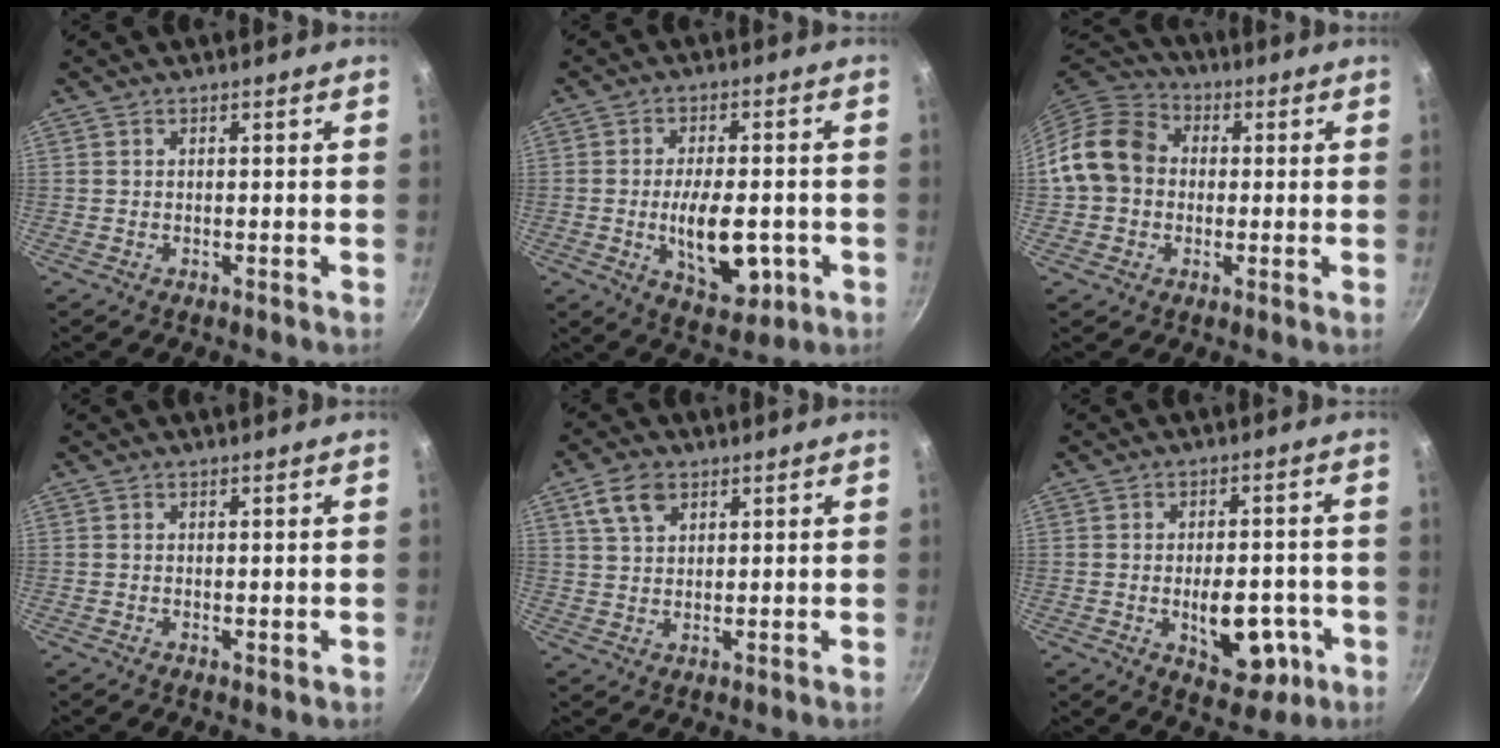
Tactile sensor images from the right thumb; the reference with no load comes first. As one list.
[{"total": 12.3, "force": [-2.6, 6.1, 10.3], "torque": [-0.139, -0.001, -0.030]}, {"total": 11.9, "force": [0.3, 10.0, 6.5], "torque": [-0.086, 0.026, -0.012]}, {"total": 0.7, "force": [0.2, 0.4, 0.5], "torque": [-0.008, -0.002, 0.002]}, {"total": 6.1, "force": [3.1, 3.8, 3.6], "torque": [-0.057, -0.002, 0.060]}, {"total": 11.3, "force": [-3.1, 6.4, 8.8], "torque": [-0.087, 0.006, -0.030]}]